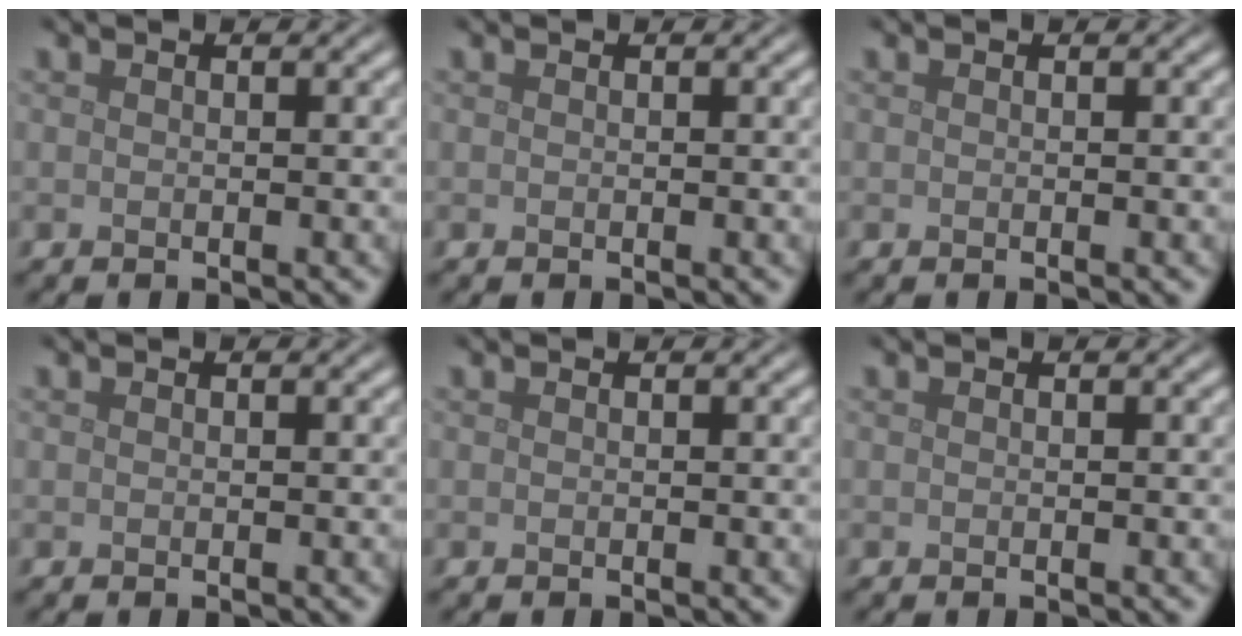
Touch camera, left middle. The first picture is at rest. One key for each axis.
{"total": 0.0}
{"total": 0.0}
{"total": 0.0}
{"total": 0.0}
{"total": 0.0}